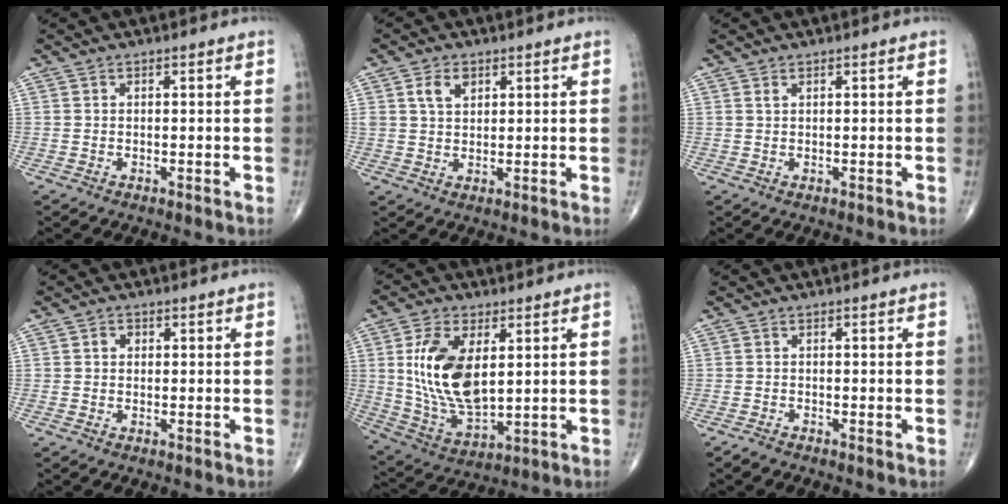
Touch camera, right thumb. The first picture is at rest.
{"total": 4.1, "force": [1.9, 2.7, 2.5], "torque": [-0.036, -0.007, 0.037]}
{"total": 0.6, "force": [0.4, 0.2, 0.3], "torque": [-0.007, 0.002, 0.010]}
{"total": 1.5, "force": [0.3, 1.3, 0.7], "torque": [-0.003, 0.003, 0.003]}
{"total": 15.9, "force": [3.2, 8.5, 13.1], "torque": [-0.242, -0.019, 0.072]}
{"total": 0.9, "force": [-0.7, 0.4, 0.6], "torque": [-0.014, -0.004, -0.016]}